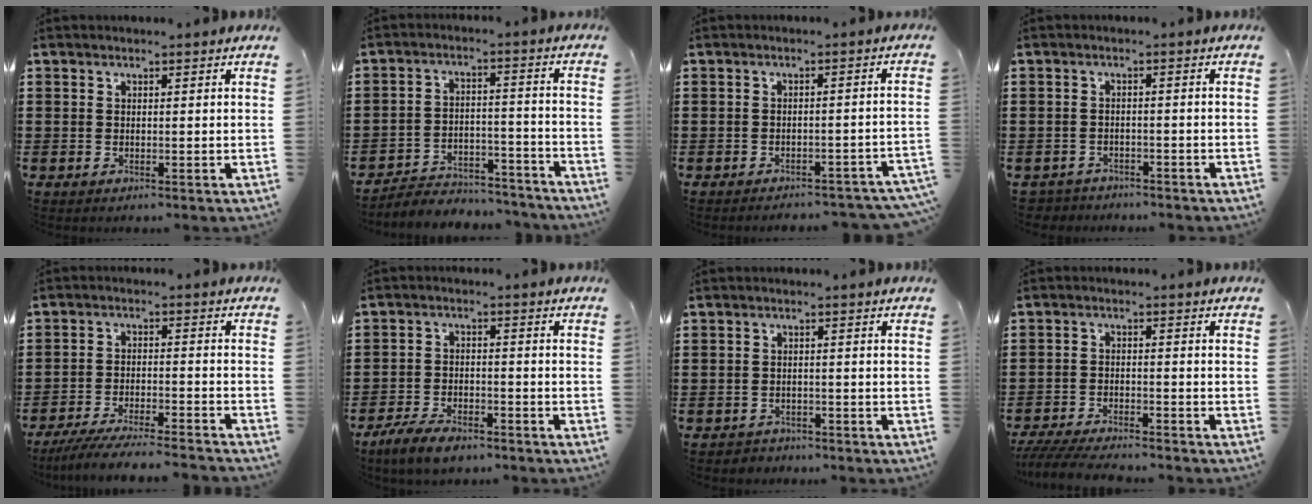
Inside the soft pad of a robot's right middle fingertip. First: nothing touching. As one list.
[{"total": 4.2, "force": [-4.2, 0.5, 0.3], "torque": [-0.002, 0.014, -0.088]}, {"total": 2.0, "force": [-1.9, -0.4, 0.2], "torque": [-0.002, 0.002, -0.040]}, {"total": 1.7, "force": [-1.6, -0.1, -0.4], "torque": [0.004, 0.000, -0.039]}, {"total": 5.3, "force": [-4.9, -0.5, 1.8], "torque": [-0.036, -0.012, -0.095]}, {"total": 4.4, "force": [-3.6, 1.1, 2.1], "torque": [-0.043, 0.002, -0.071]}, {"total": 0.9, "force": [-0.8, 0.0, -0.3], "torque": [0.005, 0.002, -0.021]}, {"total": 4.1, "force": [-4.0, -0.2, 1.1], "torque": [-0.026, -0.007, -0.082]}]